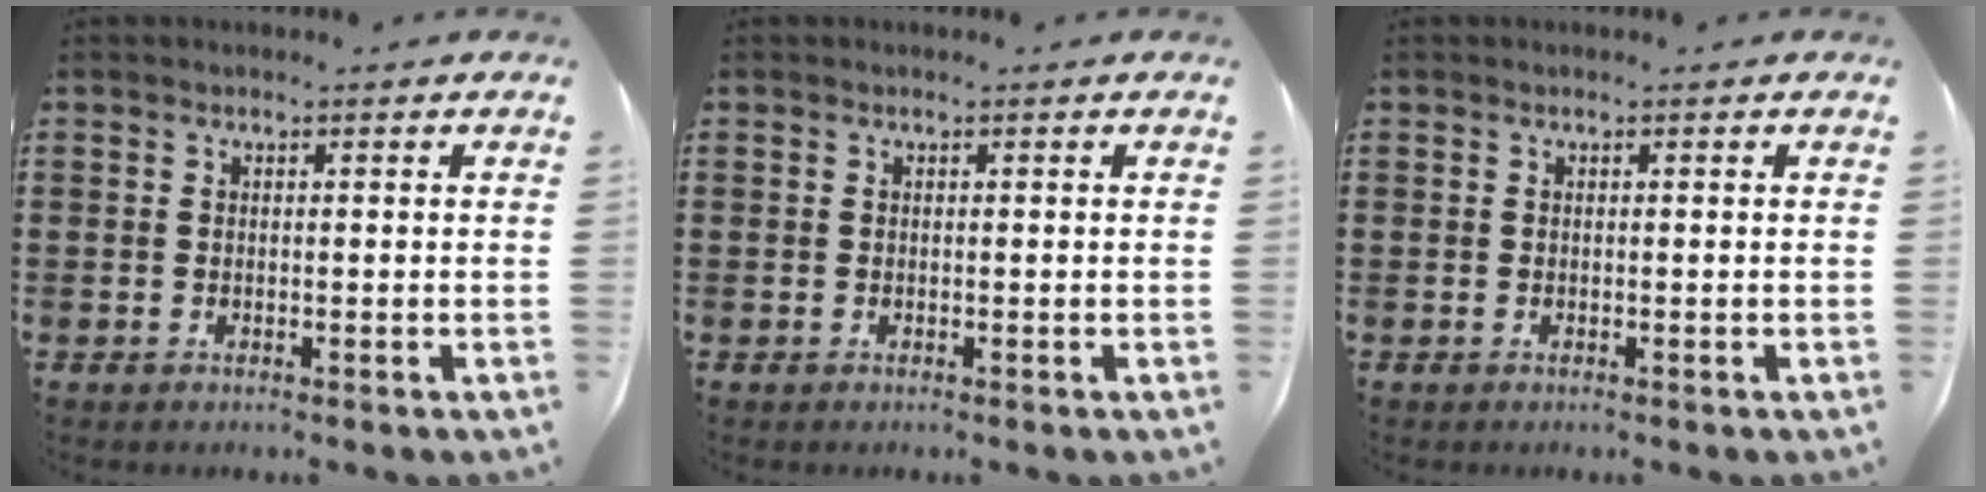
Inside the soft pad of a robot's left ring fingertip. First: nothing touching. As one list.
[{"total": 0.0}, {"total": 0.0}]